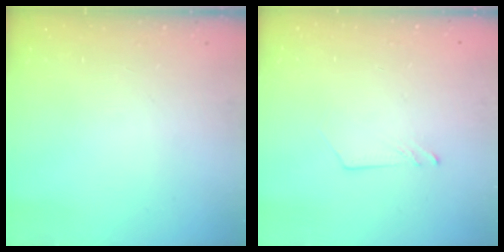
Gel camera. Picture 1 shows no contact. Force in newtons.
{"total": 1.2, "press": 1.2, "slide": 0.1}